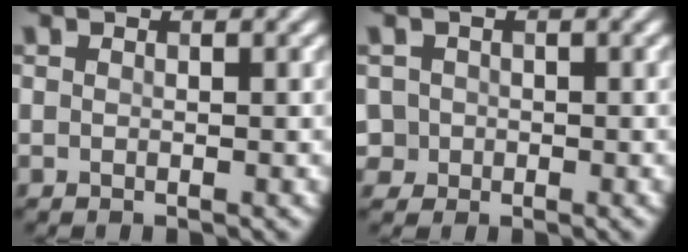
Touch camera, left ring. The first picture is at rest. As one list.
[{"total": 1.6, "force": [-0.1, 1.6, 0.1], "torque": [0.008, -0.001, 0.001]}]